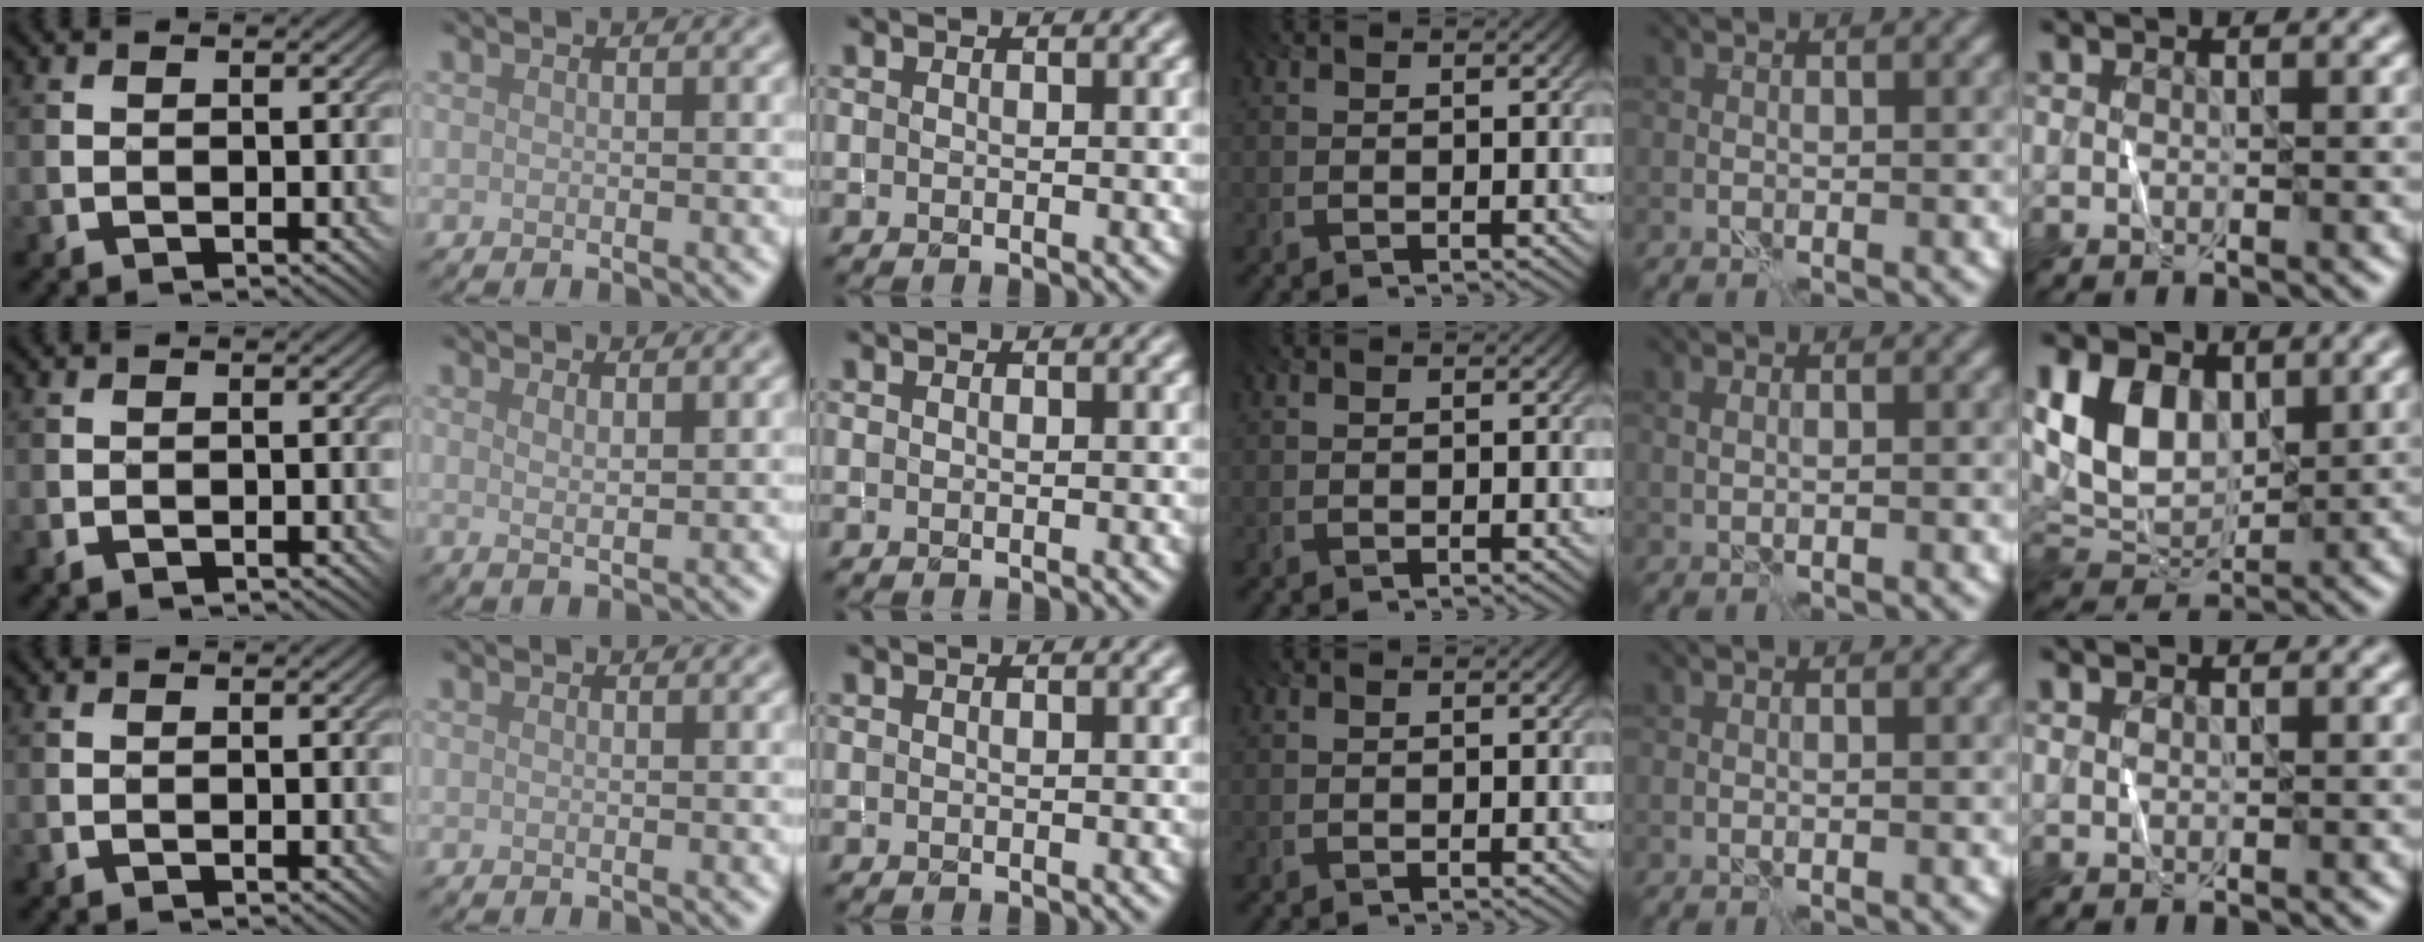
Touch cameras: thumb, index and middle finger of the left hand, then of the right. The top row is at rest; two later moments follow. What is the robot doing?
{"motion": "fold", "object": "shorts"}